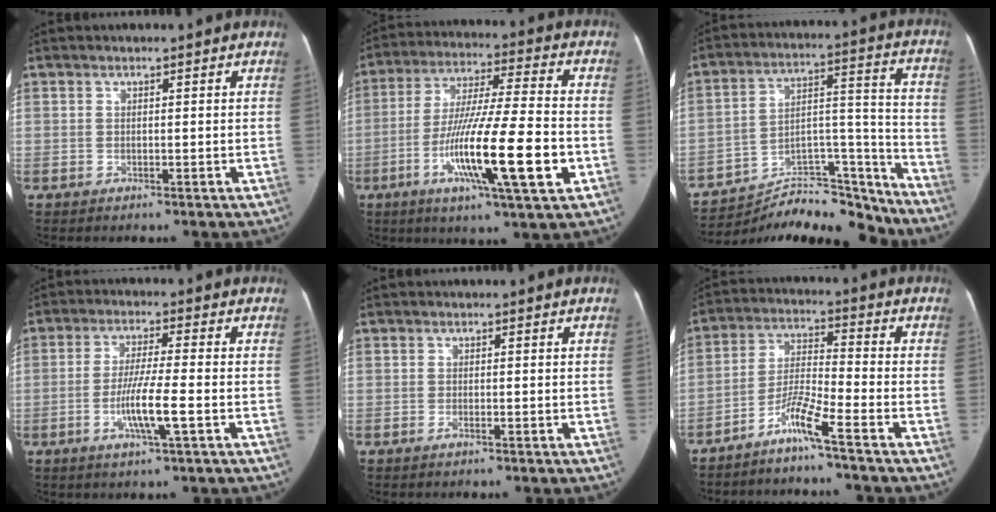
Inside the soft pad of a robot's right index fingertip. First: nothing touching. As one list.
[{"total": 18.4, "force": [-5.5, 0.9, 17.5], "torque": [-0.302, -0.016, -0.093]}, {"total": 18.9, "force": [-17.8, 4.4, 4.6], "torque": [-0.074, 0.060, -0.277]}, {"total": 7.3, "force": [-2.4, -0.2, 6.9], "torque": [-0.130, -0.008, -0.046]}, {"total": 0.7, "force": [-0.5, 0.1, 0.5], "torque": [-0.010, 0.000, -0.008]}, {"total": 6.5, "force": [-4.9, -0.8, 4.2], "torque": [-0.087, -0.010, -0.100]}]